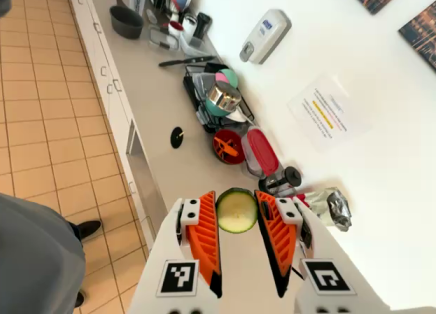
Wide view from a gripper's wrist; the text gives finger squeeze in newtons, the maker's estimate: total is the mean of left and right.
{"total": 8.0, "left": 8.1, "right": 7.9}